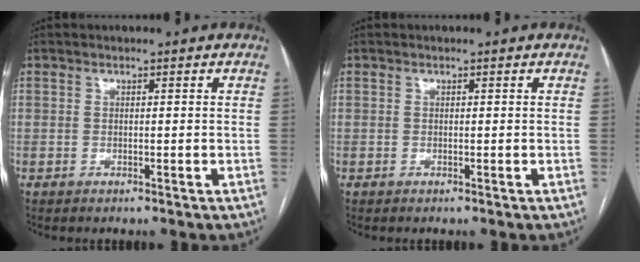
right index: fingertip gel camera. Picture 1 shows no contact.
{"total": 0.0}